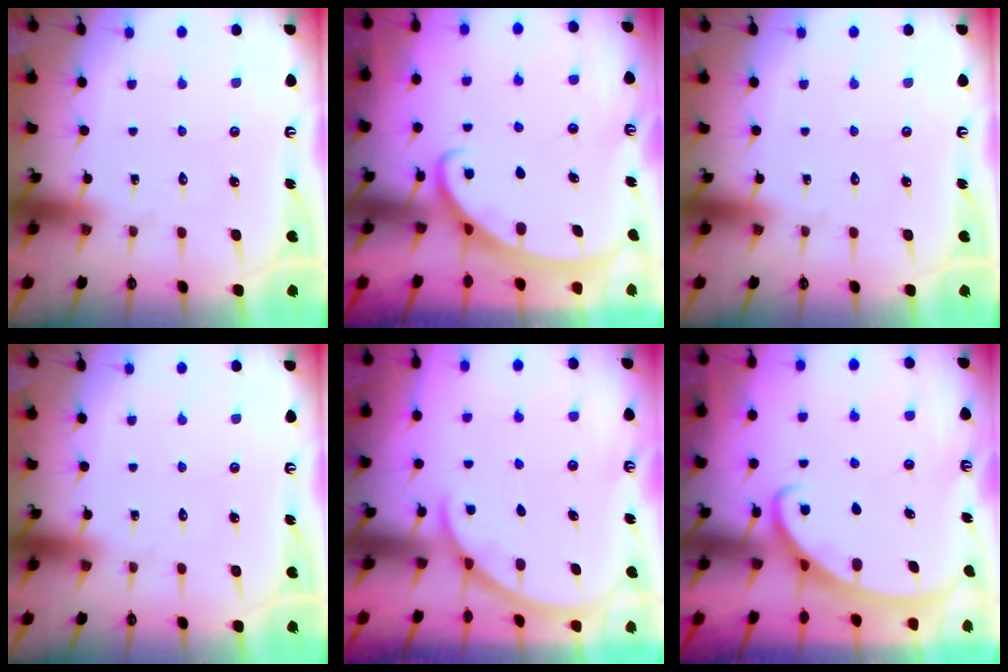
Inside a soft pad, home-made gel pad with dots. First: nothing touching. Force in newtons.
{"total": 2.6, "press": 2.5, "slide": 0.4}
{"total": 0.0}
{"total": 0.0}
{"total": 1.5, "press": 1.5, "slide": 0.2}
{"total": 2.6, "press": 2.5, "slide": 0.4}